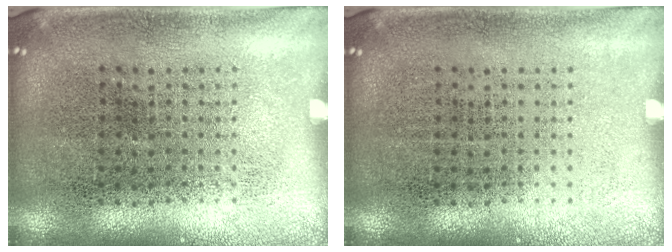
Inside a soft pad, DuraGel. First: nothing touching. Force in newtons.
{"total": 0.0}